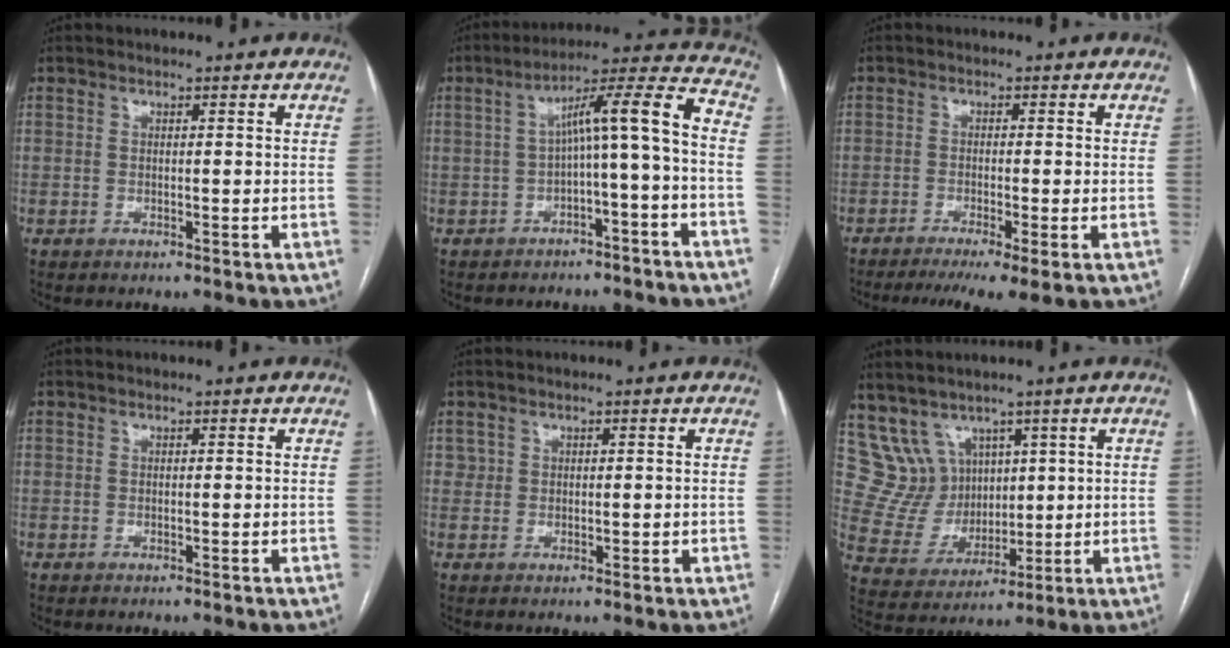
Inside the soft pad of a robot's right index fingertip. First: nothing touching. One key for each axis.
{"total": 10.3, "fx": -1.9, "fy": 0.3, "fz": 10.1, "tx": -0.147, "ty": 0.044, "tz": -0.026}
{"total": 7.0, "fx": -4.7, "fy": 0.1, "fz": 5.1, "tx": -0.078, "ty": -0.012, "tz": -0.074}
{"total": 0.0}
{"total": 1.4, "fx": 0.4, "fy": 1.3, "fz": 0.2, "tx": -0.001, "ty": 0.002, "tz": 0.010}
{"total": 8.0, "fx": 5.0, "fy": 6.2, "fz": 0.6, "tx": -0.030, "ty": 0.038, "tz": 0.119}